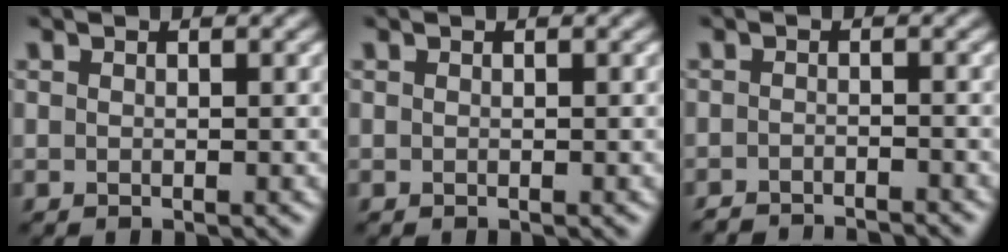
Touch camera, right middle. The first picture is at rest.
{"total": 0.0}
{"total": 4.2, "force": [-4.1, 0.5, 0.8], "torque": [-0.011, -0.003, -0.060]}